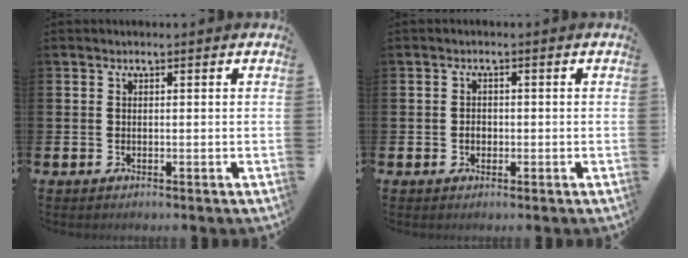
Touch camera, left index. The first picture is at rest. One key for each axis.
{"total": 1.3, "fx": -0.2, "fy": 1.1, "fz": 0.7, "tx": -0.003, "ty": 0.002, "tz": -0.009}